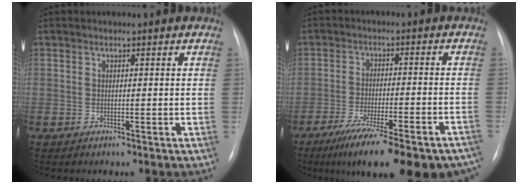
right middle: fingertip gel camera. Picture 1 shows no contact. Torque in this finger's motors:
{"motor_torque": [1.12, -1.02, 0.27, 0.11]}